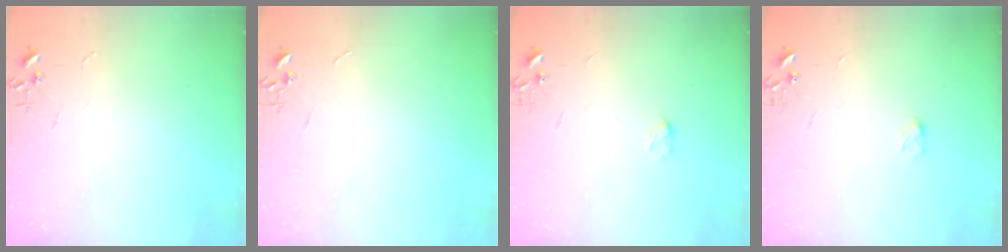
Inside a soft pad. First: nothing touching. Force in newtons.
{"total": 0.0}
{"total": 3.7, "press": 3.7, "slide": 0.5}
{"total": 3.7, "press": 3.7, "slide": 0.5}